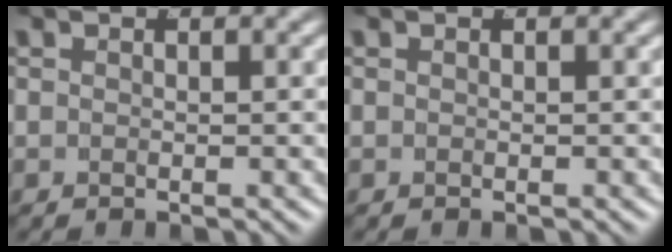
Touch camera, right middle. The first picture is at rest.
{"total": 0.0}